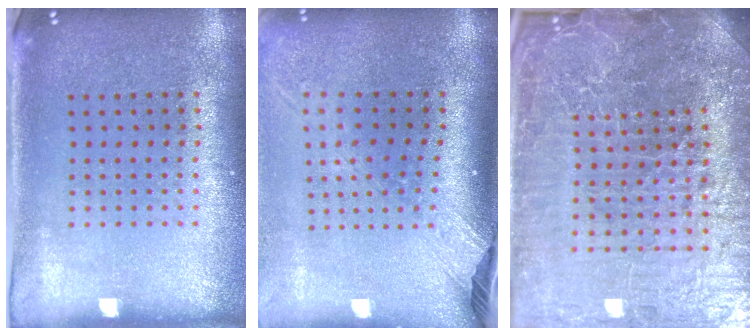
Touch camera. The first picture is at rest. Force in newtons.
{"total": 2.6, "press": 2.0, "slide": 1.7}
{"total": 7.1, "press": 6.3, "slide": 3.5}